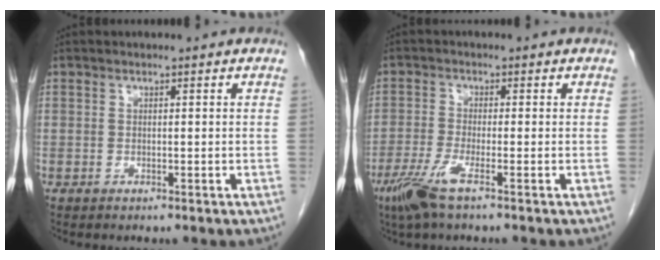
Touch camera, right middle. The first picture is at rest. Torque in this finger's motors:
{"motor_torque": [1.20, -0.68, 0.36, 0.11]}